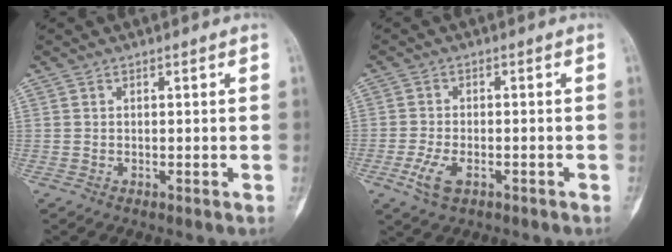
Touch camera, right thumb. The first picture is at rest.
{"total": 5.0, "force": [-2.3, 2.5, 3.7], "torque": [-0.084, 0.003, -0.040]}